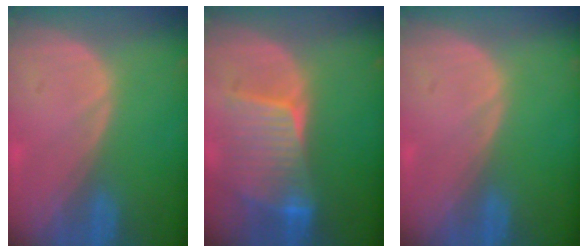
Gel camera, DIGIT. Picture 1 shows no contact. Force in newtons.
{"total": 7.8, "press": 7.7, "slide": 1.7}
{"total": 0.0}